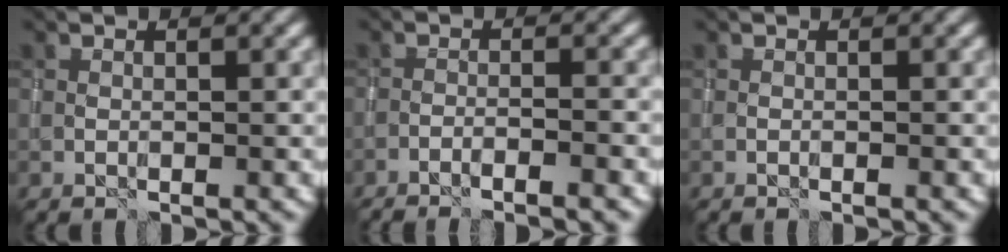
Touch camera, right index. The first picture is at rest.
{"total": 3.7, "force": [-2.9, 0.5, 2.1], "torque": [-0.031, 0.007, -0.054]}
{"total": 0.0}